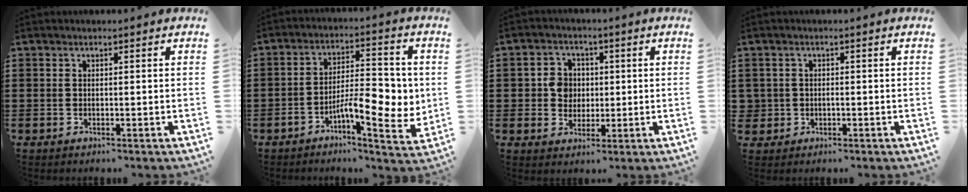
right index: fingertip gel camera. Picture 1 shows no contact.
{"total": 9.4, "force": [-2.4, 3.8, 8.3], "torque": [-0.114, 0.003, -0.040]}
{"total": 4.9, "force": [0.1, 4.5, 1.9], "torque": [-0.054, 0.016, -0.001]}
{"total": 1.4, "force": [-0.4, 1.3, 0.2], "torque": [-0.011, 0.003, -0.011]}